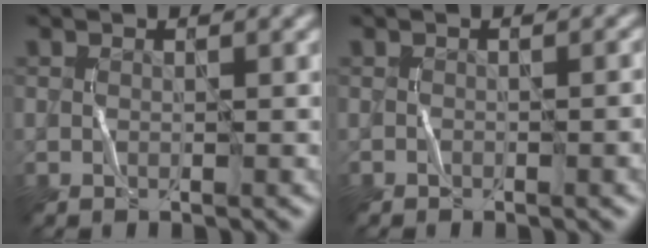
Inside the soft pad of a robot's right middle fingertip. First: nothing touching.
{"total": 2.6, "force": [-1.0, 1.1, 2.2], "torque": [-0.010, 0.014, -0.010]}